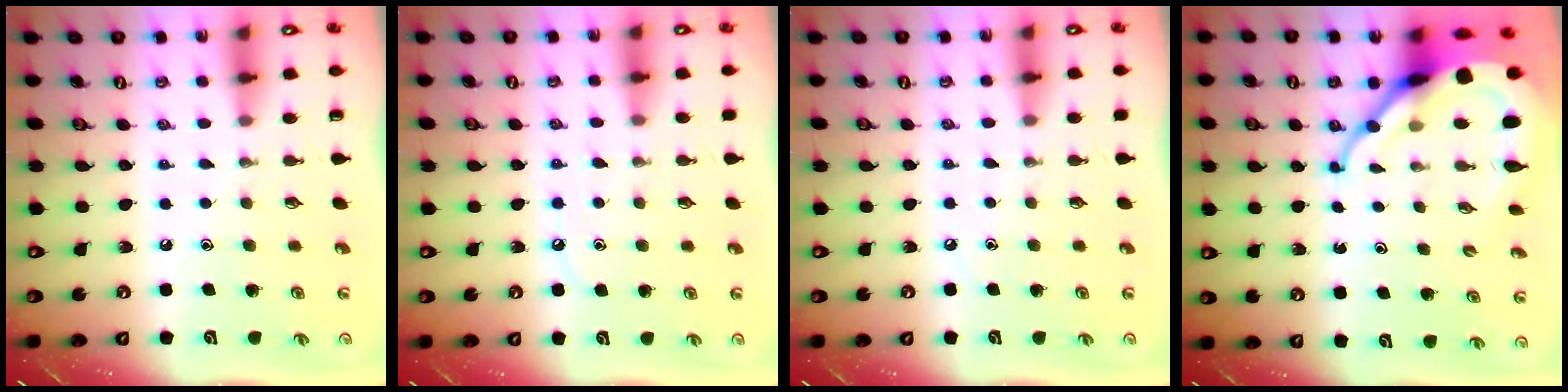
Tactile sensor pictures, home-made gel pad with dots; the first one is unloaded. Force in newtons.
{"total": 4.7, "press": 4.7, "slide": 0.6}
{"total": 1.5, "press": 1.5, "slide": 0.2}
{"total": 12.0, "press": 11.9, "slide": 1.2}